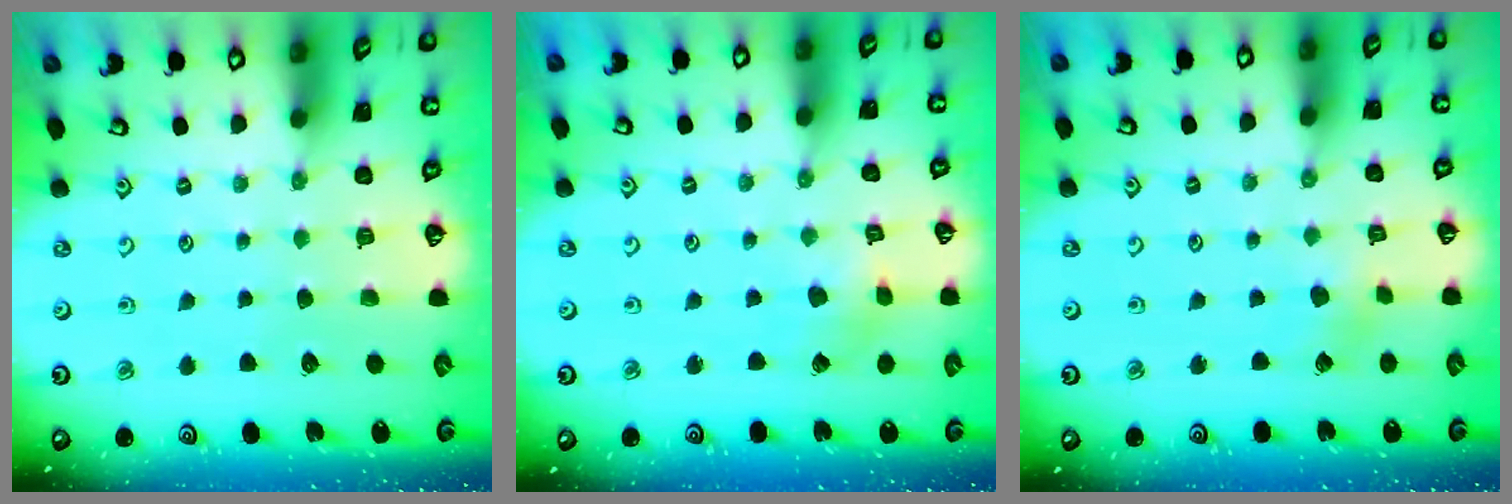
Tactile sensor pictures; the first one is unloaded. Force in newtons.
{"total": 2.6, "press": 2.6, "slide": 0.1}
{"total": 3.6, "press": 3.5, "slide": 0.6}